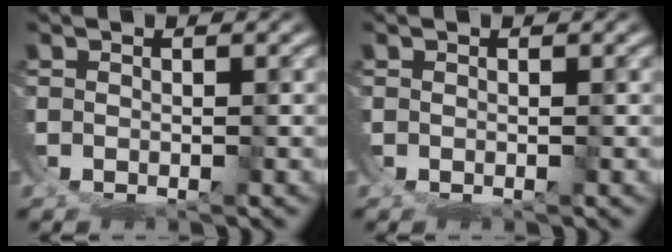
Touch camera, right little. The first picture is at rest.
{"total": 0.0}